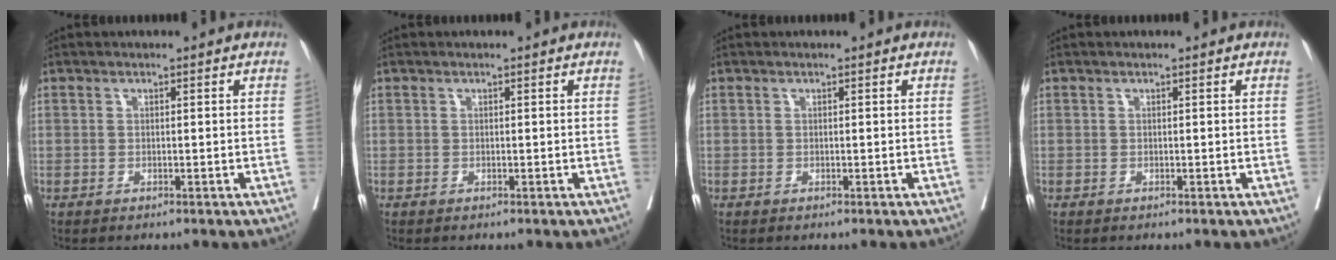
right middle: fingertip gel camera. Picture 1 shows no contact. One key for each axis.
{"total": 0.0}
{"total": 0.0}
{"total": 0.0}